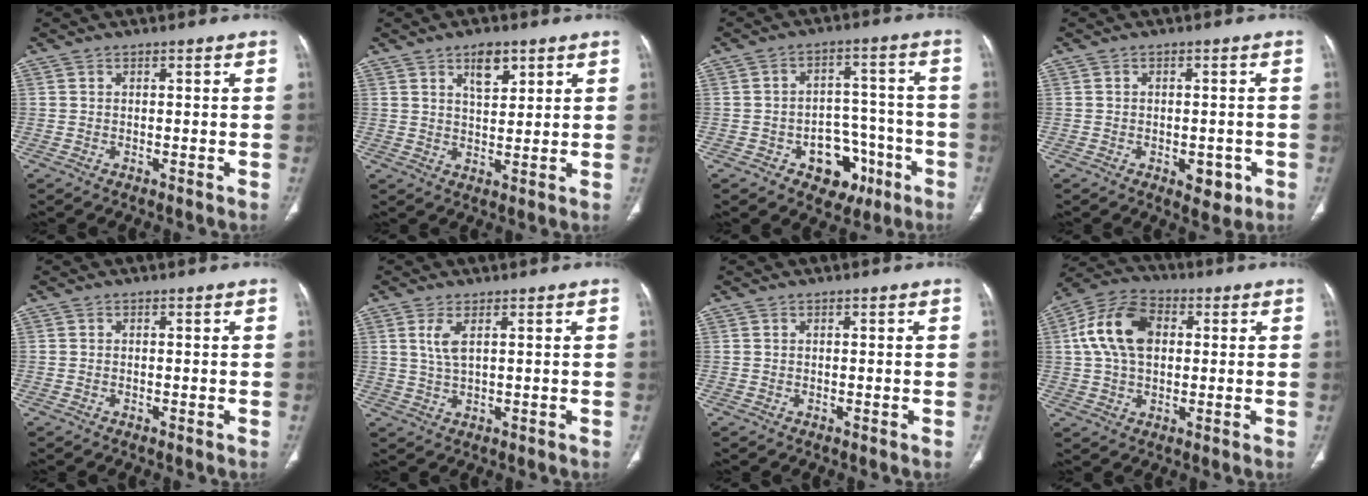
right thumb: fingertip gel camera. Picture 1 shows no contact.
{"total": 5.7, "force": [3.2, 2.7, 3.9], "torque": [-0.049, -0.021, 0.054]}
{"total": 10.8, "force": [-4.9, 7.8, 5.6], "torque": [-0.034, 0.050, -0.060]}
{"total": 4.5, "force": [-1.6, 2.7, 3.2], "torque": [-0.022, 0.002, -0.013]}
{"total": 0.0}
{"total": 3.6, "force": [1.4, 1.1, 3.2], "torque": [-0.076, -0.004, 0.036]}
{"total": 0.0}
{"total": 13.1, "force": [2.3, 8.6, 9.6], "torque": [-0.177, 0.021, 0.033]}